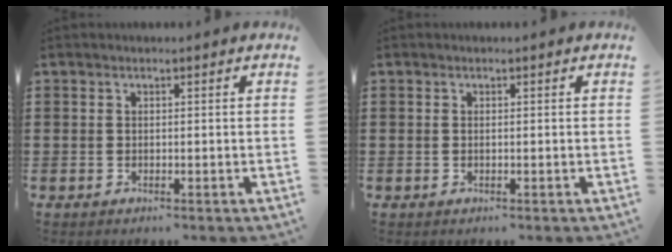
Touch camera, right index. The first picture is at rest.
{"total": 0.0}